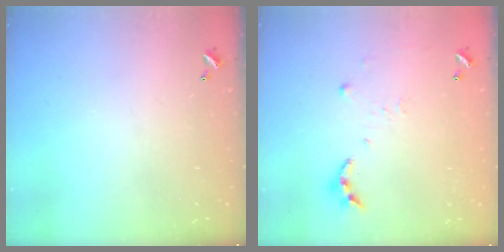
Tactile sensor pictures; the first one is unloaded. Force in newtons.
{"total": 6.3, "press": 6.3, "slide": 0.6}